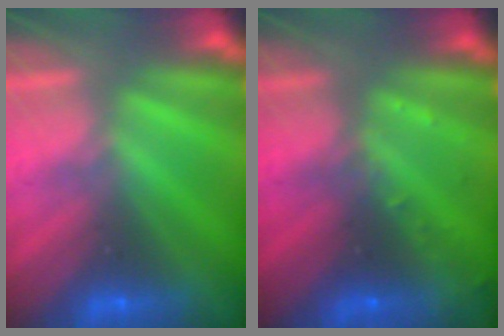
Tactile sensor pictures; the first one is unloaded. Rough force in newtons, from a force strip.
{"total": 2.7}